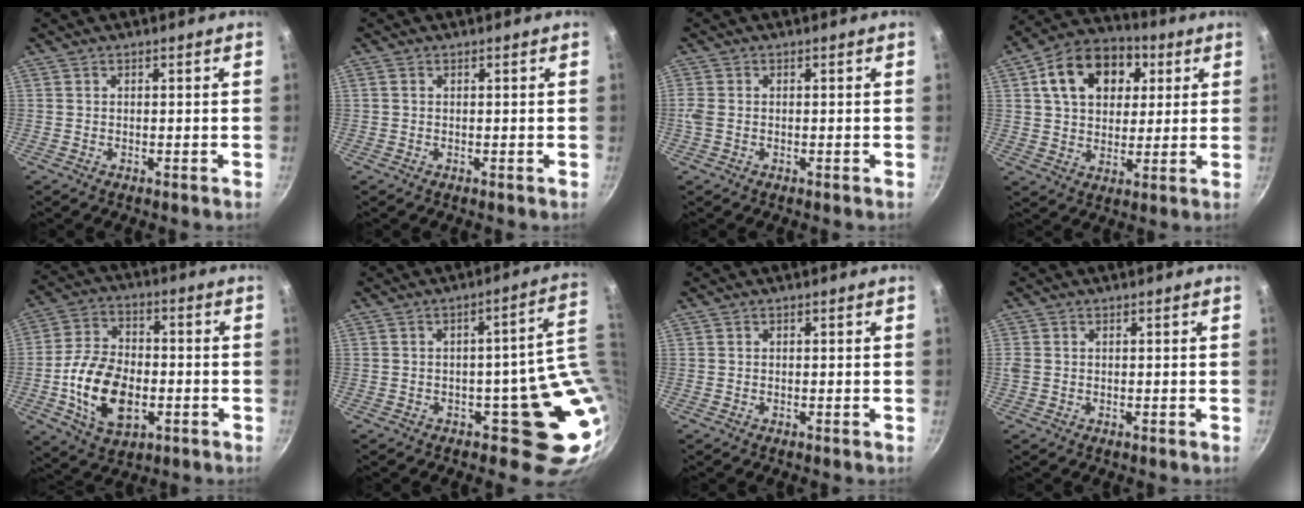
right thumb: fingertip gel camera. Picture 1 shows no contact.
{"total": 0.6, "force": [0.1, 0.4, 0.4], "torque": [-0.008, 0.002, 0.002]}
{"total": 1.9, "force": [-0.3, 1.3, 1.3], "torque": [-0.031, 0.001, -0.008]}
{"total": 16.5, "force": [5.4, 11.9, 10.1], "torque": [-0.140, 0.014, 0.077]}
{"total": 15.6, "force": [-3.7, 9.7, 11.7], "torque": [-0.201, 0.021, -0.063]}
{"total": 11.0, "force": [0.7, 5.9, 9.3], "torque": [-0.052, 0.008, 0.021]}
{"total": 0.0}
{"total": 1.4, "force": [0.1, 1.2, 0.7], "torque": [-0.014, 0.002, 0.002]}